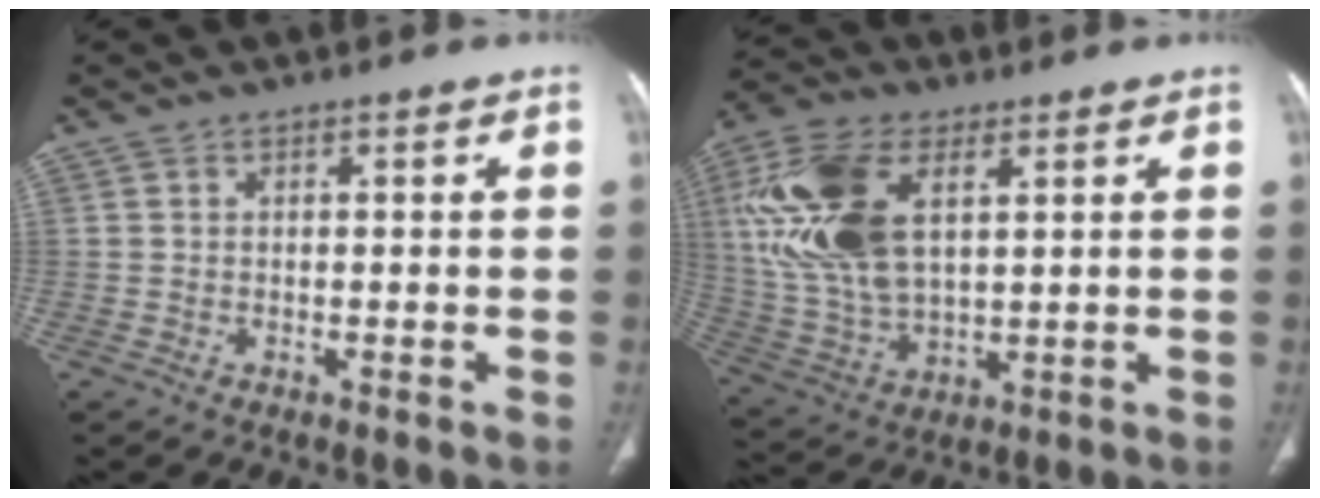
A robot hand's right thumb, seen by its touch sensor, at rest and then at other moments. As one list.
[{"total": 18.8, "force": [5.4, 10.4, 14.8], "torque": [-0.305, -0.006, 0.106]}]